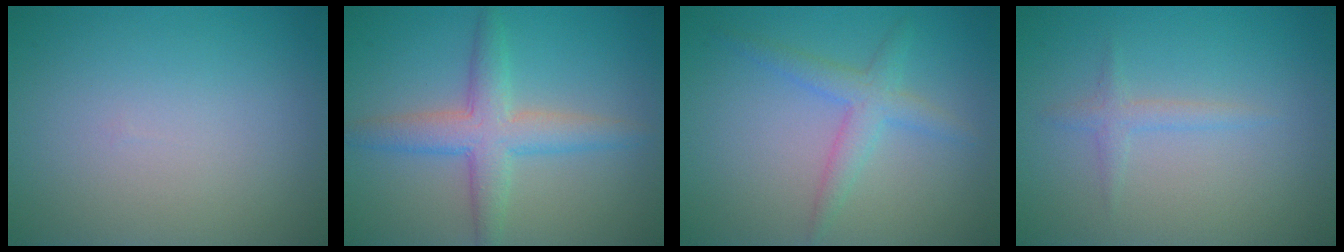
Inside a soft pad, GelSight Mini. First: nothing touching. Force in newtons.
{"total": 4.4, "press": 4.4, "slide": 0.1}
{"total": 2.7, "press": 2.7, "slide": 0.0}
{"total": 1.3, "press": 1.2, "slide": 0.0}